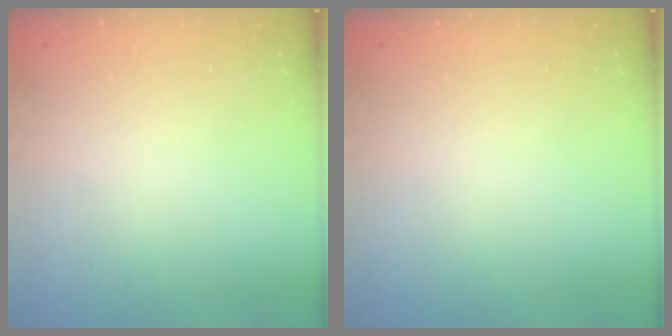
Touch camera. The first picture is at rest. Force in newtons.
{"total": 0.0}